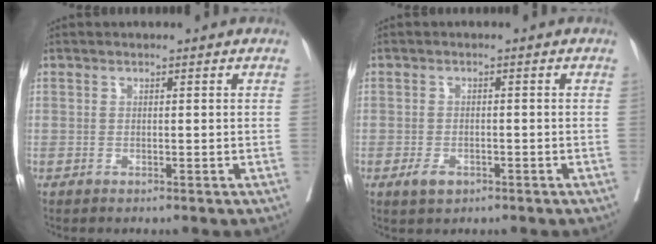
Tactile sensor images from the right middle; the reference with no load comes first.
{"total": 2.6, "force": [-1.4, 1.4, 1.6], "torque": [-0.032, -0.001, -0.018]}